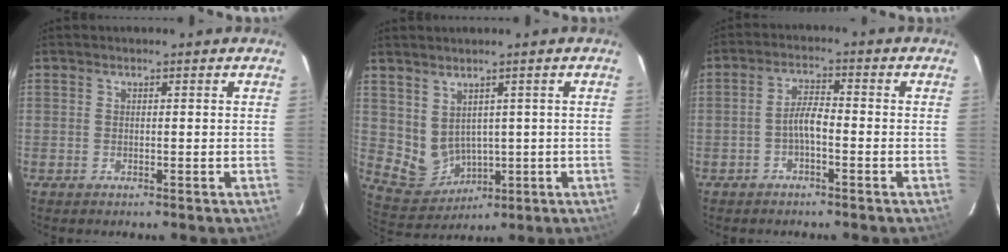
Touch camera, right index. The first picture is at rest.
{"total": 7.2, "force": [1.4, 5.8, 4.2], "torque": [-0.089, -0.012, 0.056]}
{"total": 3.6, "force": [-1.6, 1.0, 3.1], "torque": [-0.063, 0.011, -0.032]}